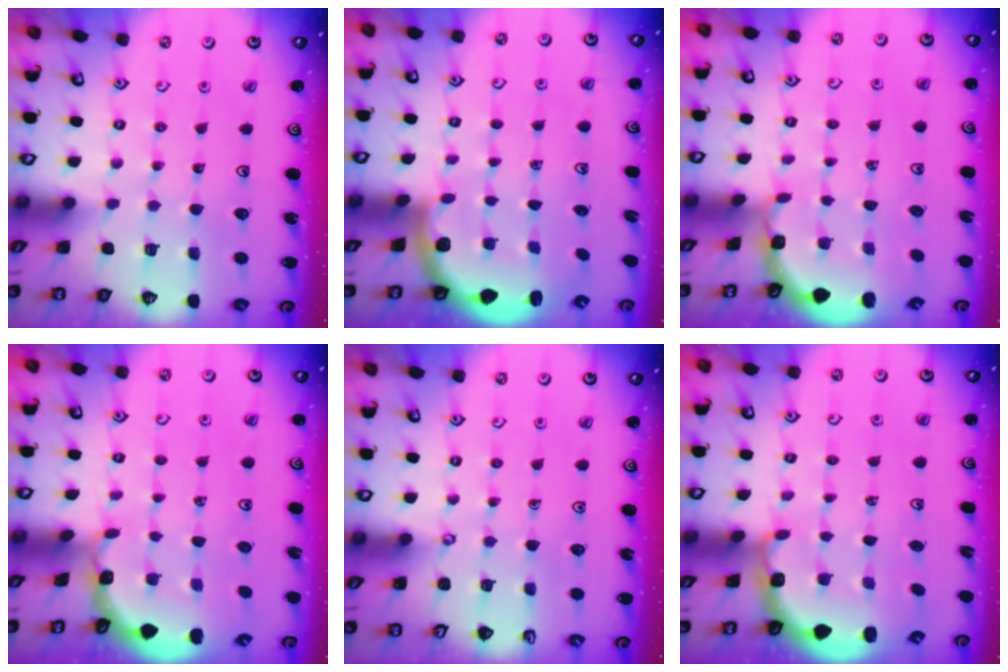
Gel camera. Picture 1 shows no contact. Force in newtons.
{"total": 2.5, "press": 2.2, "slide": 1.2}
{"total": 1.2, "press": 1.2, "slide": 0.3}
{"total": 1.2, "press": 1.1, "slide": 0.1}
{"total": 0.0}
{"total": 2.6, "press": 2.3, "slide": 1.3}